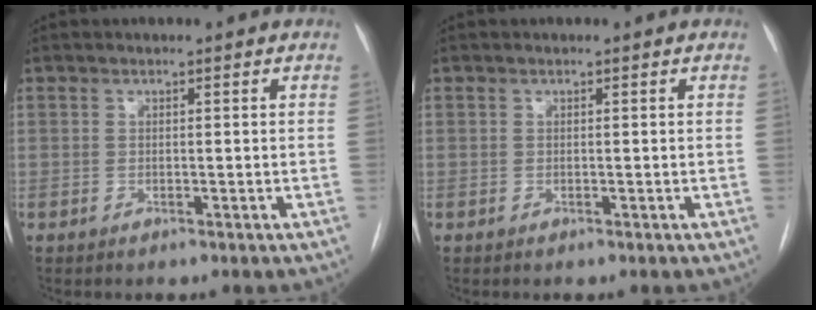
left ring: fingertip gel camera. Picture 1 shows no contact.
{"total": 0.0}